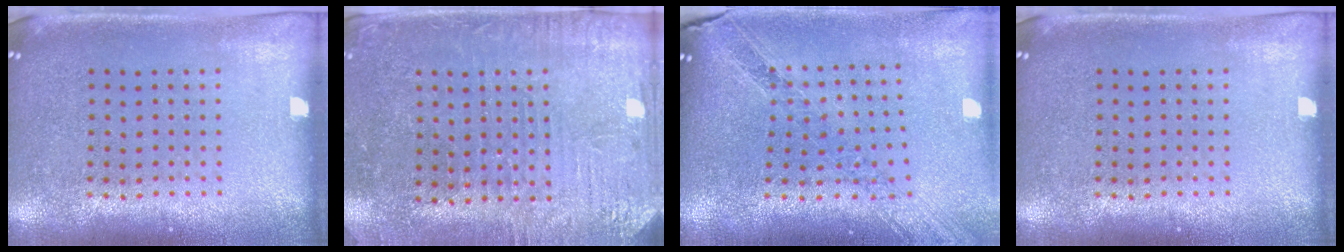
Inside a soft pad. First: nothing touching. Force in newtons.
{"total": 3.1, "press": 3.0, "slide": 0.8}
{"total": 1.2, "press": 1.2, "slide": 0.1}
{"total": 0.0}